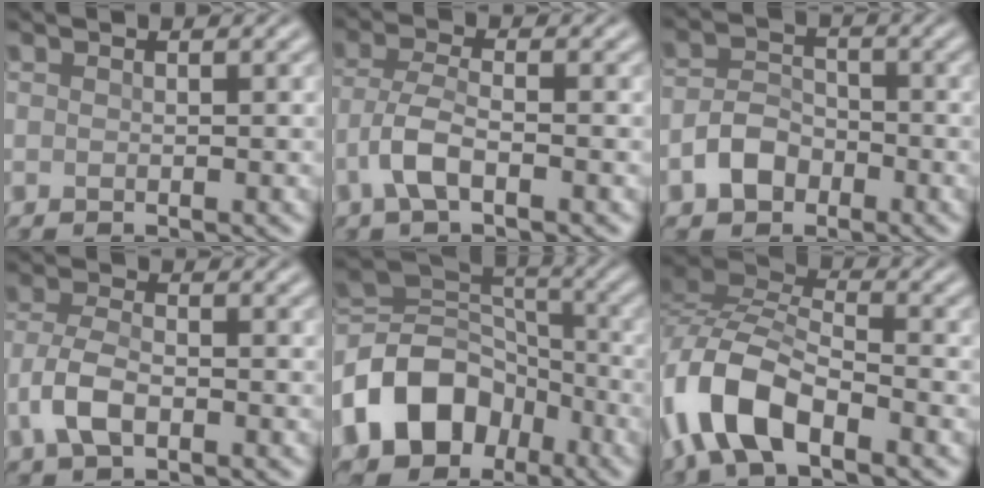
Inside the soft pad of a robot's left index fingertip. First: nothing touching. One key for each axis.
{"total": 3.6, "fx": -1.6, "fy": 1.3, "fz": 3.0, "tx": -0.068, "ty": 0.002, "tz": -0.040}
{"total": 3.5, "fx": -1.8, "fy": 2.5, "fz": 1.7, "tx": -0.030, "ty": 0.006, "tz": -0.040}
{"total": 3.8, "fx": -1.4, "fy": 2.0, "fz": 2.9, "tx": -0.065, "ty": -0.001, "tz": -0.037}
{"total": 10.7, "fx": -4.8, "fy": 7.9, "fz": 5.4, "tx": -0.100, "ty": 0.004, "tz": -0.101}
{"total": 9.1, "fx": -4.8, "fy": 4.2, "fz": 6.5, "tx": -0.134, "ty": 0.007, "tz": -0.107}